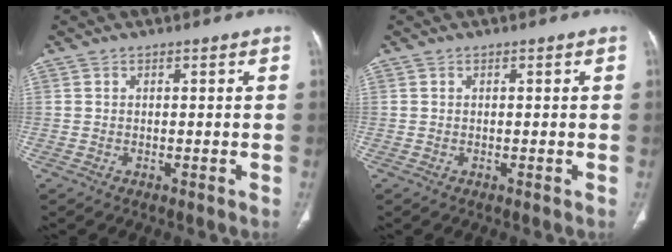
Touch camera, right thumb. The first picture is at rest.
{"total": 0.0}